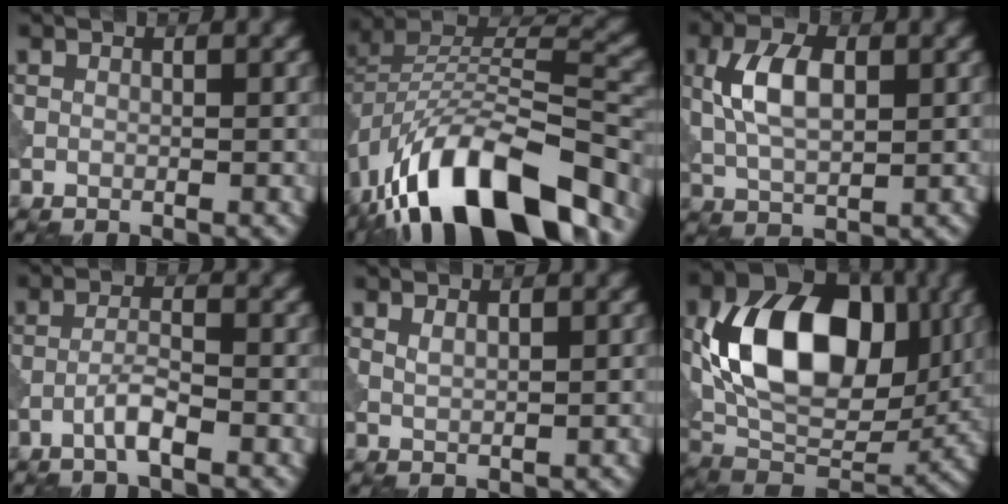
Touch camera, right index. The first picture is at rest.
{"total": 15.0, "force": [-9.9, 5.7, 9.7], "torque": [-0.169, 0.016, -0.166]}
{"total": 5.6, "force": [0.9, 3.0, 4.6], "torque": [-0.096, 0.007, 0.020]}
{"total": 2.4, "force": [-1.4, 0.4, 2.0], "torque": [-0.040, 0.009, -0.033]}
{"total": 1.2, "force": [0.7, 0.5, 0.8], "torque": [-0.019, -0.002, 0.019]}
{"total": 13.5, "force": [2.4, 8.9, 9.9], "torque": [-0.166, 0.001, 0.040]}